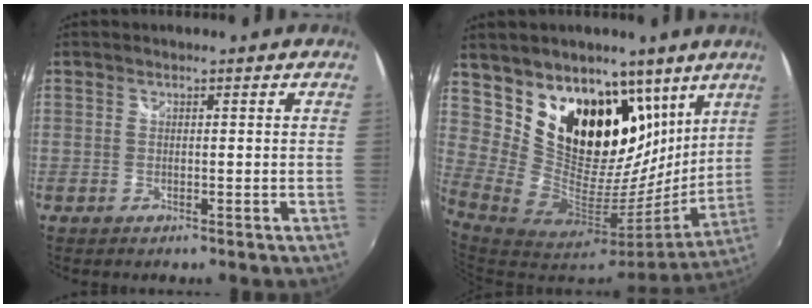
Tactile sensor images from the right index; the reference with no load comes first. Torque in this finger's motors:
{"motor_torque": [1.67, 0.47, 1.05, 0.14]}